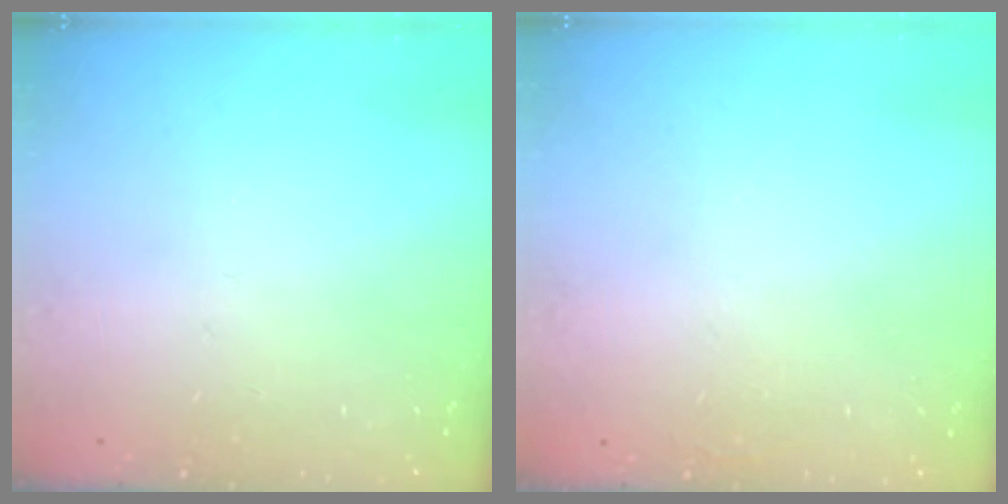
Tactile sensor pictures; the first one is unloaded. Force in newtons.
{"total": 1.6, "press": 1.6, "slide": 0.0}